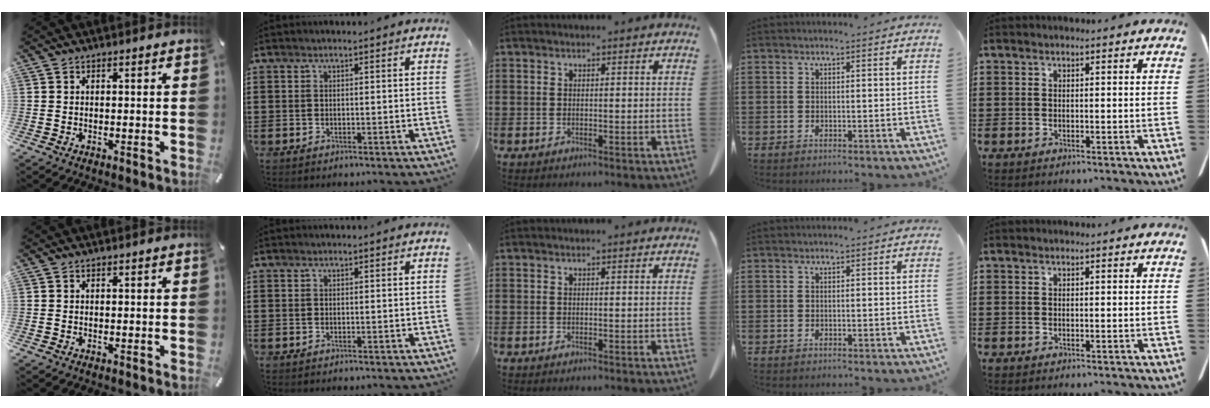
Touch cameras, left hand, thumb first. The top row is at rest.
{}